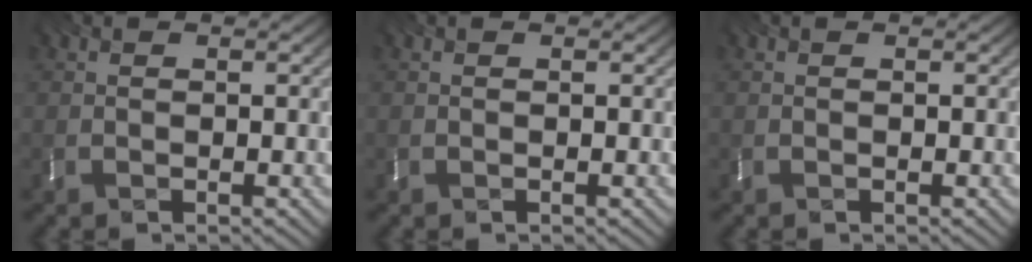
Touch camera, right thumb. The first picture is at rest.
{"total": 0.0}
{"total": 0.0}